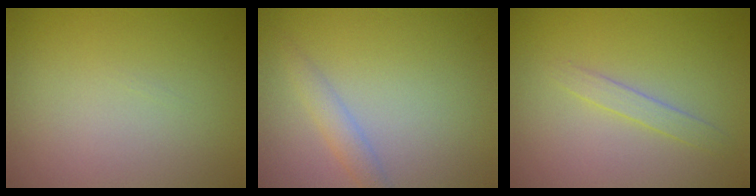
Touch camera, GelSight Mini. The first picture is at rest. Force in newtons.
{"total": 1.7, "press": 1.7, "slide": 0.1}
{"total": 1.3, "press": 1.3, "slide": 0.0}